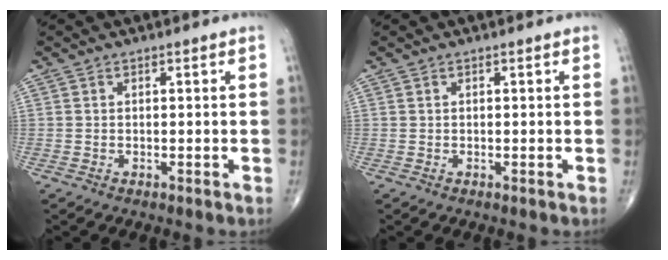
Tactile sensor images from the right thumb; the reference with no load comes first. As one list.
[{"total": 0.0}]